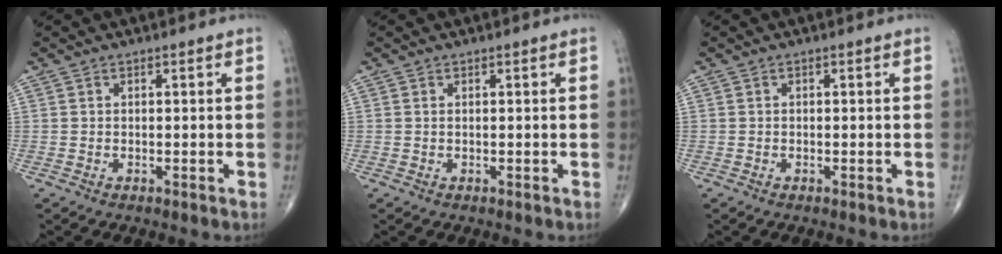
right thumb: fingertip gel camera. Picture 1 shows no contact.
{"total": 0.0}
{"total": 0.0}